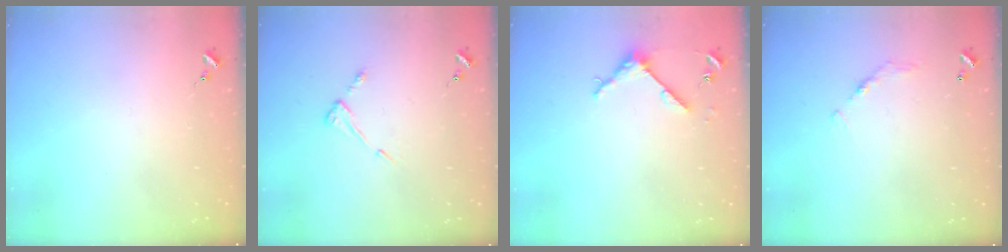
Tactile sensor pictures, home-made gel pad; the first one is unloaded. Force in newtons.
{"total": 5.2, "press": 5.1, "slide": 0.6}
{"total": 4.5, "press": 4.5, "slide": 0.5}
{"total": 6.8, "press": 6.8, "slide": 0.5}